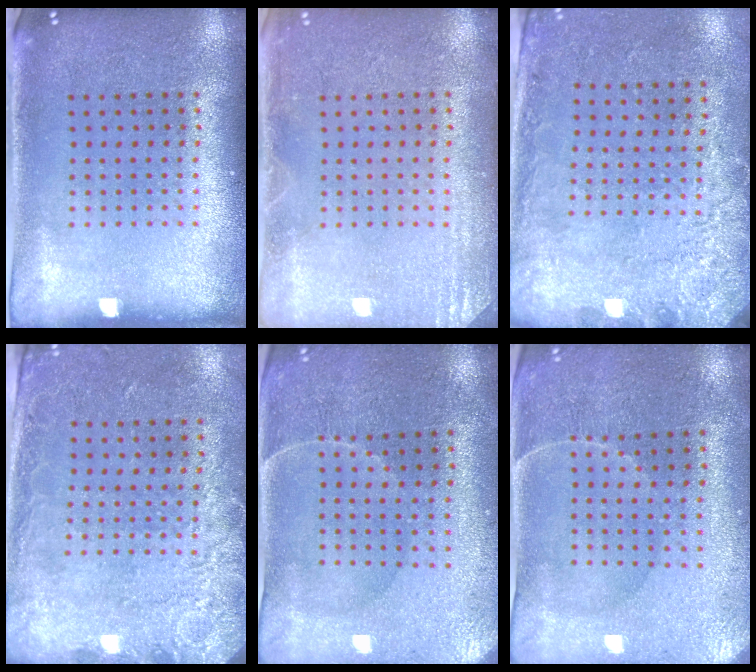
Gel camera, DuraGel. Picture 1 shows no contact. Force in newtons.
{"total": 2.0, "press": 2.0, "slide": 0.4}
{"total": 2.7, "press": 2.0, "slide": 1.9}
{"total": 2.6, "press": 1.9, "slide": 1.8}
{"total": 0.6, "press": 0.4, "slide": 0.5}
{"total": 0.6, "press": 0.4, "slide": 0.5}